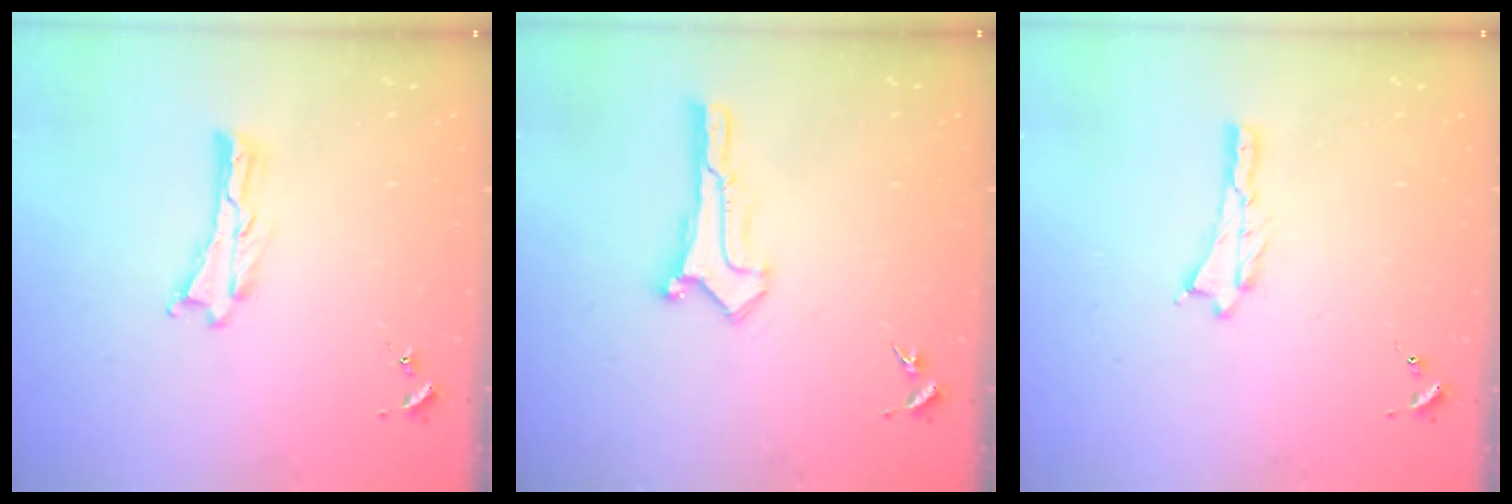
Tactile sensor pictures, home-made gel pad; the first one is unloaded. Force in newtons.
{"total": 0.0}
{"total": 0.0}